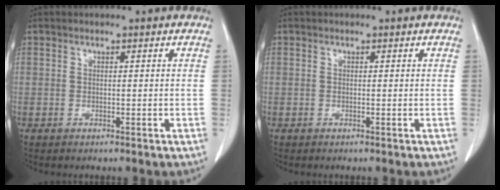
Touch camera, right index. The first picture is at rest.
{"total": 0.0}